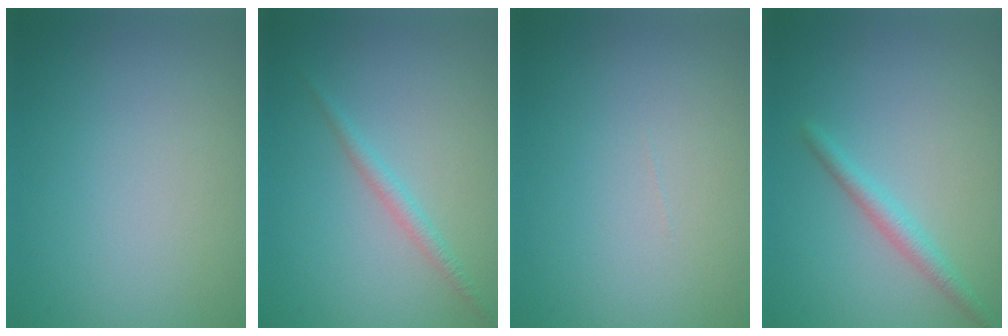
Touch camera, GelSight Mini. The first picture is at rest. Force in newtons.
{"total": 1.4, "press": 1.4, "slide": 0.1}
{"total": 0.0}
{"total": 1.9, "press": 1.9, "slide": 0.1}